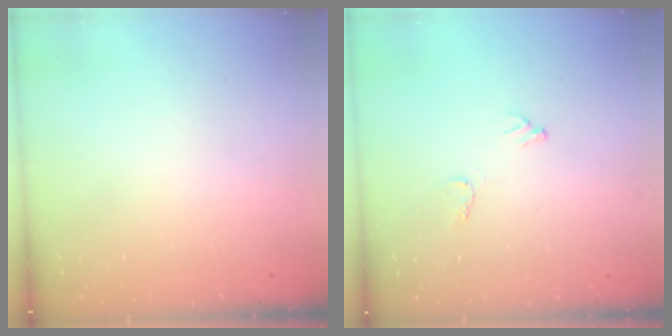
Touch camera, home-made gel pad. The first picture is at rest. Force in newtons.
{"total": 6.1, "press": 6.1, "slide": 0.6}